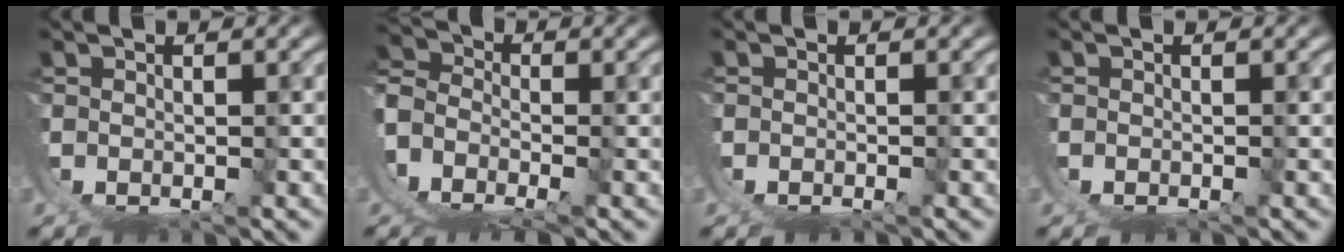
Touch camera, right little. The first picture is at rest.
{"total": 8.3, "force": [-2.7, 6.7, 3.9], "torque": [-0.071, -0.015, -0.056]}
{"total": 1.7, "force": [-1.5, 0.6, 0.5], "torque": [-0.005, -0.014, -0.019]}
{"total": 1.4, "force": [-1.2, 0.6, 0.5], "torque": [-0.004, -0.013, -0.015]}